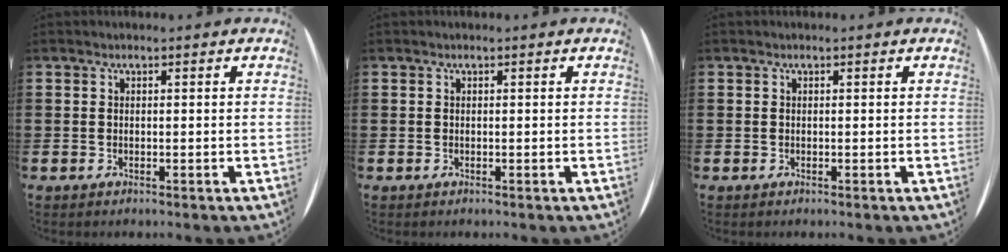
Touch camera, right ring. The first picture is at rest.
{"total": 0.0}
{"total": 0.0}